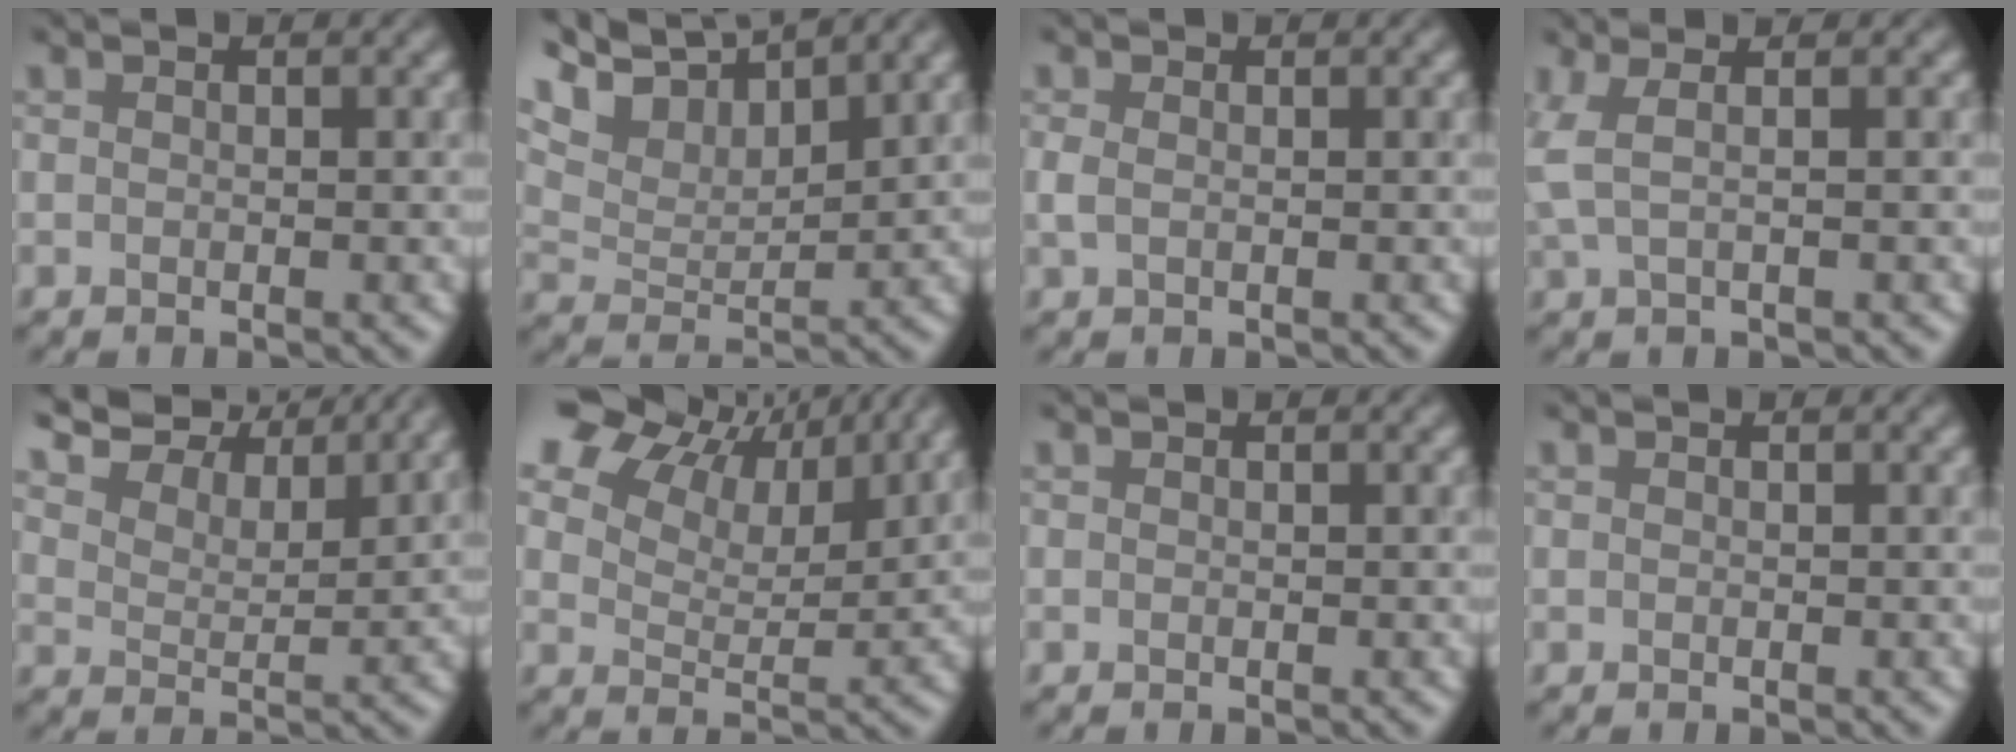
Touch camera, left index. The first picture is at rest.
{"total": 7.6, "force": [6.3, 2.2, 3.6], "torque": [-0.081, 0.017, 0.108]}
{"total": 0.9, "force": [0.1, 0.5, 0.6], "torque": [-0.016, 0.004, 0.001]}
{"total": 1.8, "force": [0.6, 0.4, 1.7], "torque": [-0.031, 0.008, 0.012]}
{"total": 8.4, "force": [7.5, 2.1, 3.0], "torque": [-0.069, 0.005, 0.121]}
{"total": 11.8, "force": [8.5, 5.7, 5.8], "torque": [-0.111, 0.024, 0.122]}
{"total": 0.0}
{"total": 0.0}